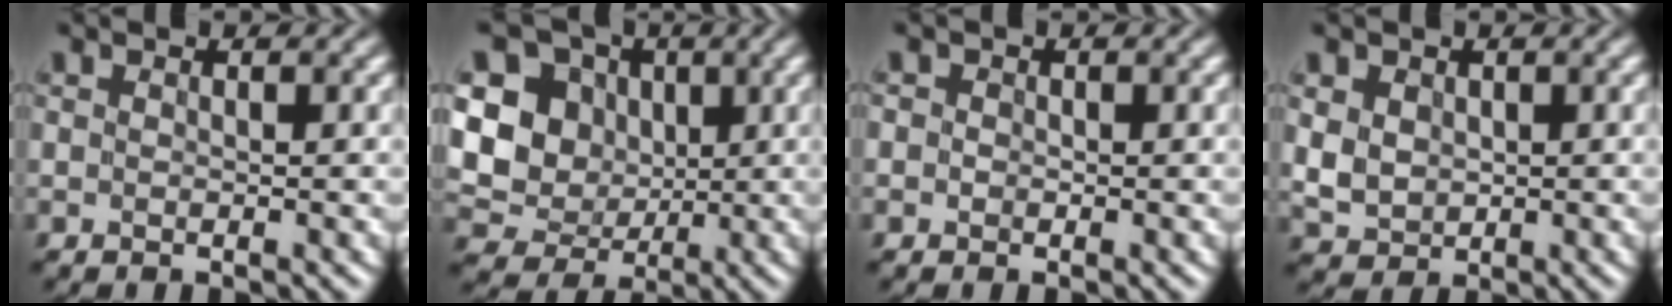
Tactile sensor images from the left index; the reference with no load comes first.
{"total": 8.5, "force": [1.2, 7.5, 3.8], "torque": [-0.085, 0.014, -0.003]}
{"total": 0.9, "force": [0.1, 0.8, 0.3], "torque": [0.000, 0.000, -0.010]}
{"total": 3.0, "force": [0.9, 2.5, 1.4], "torque": [-0.047, 0.000, 0.024]}